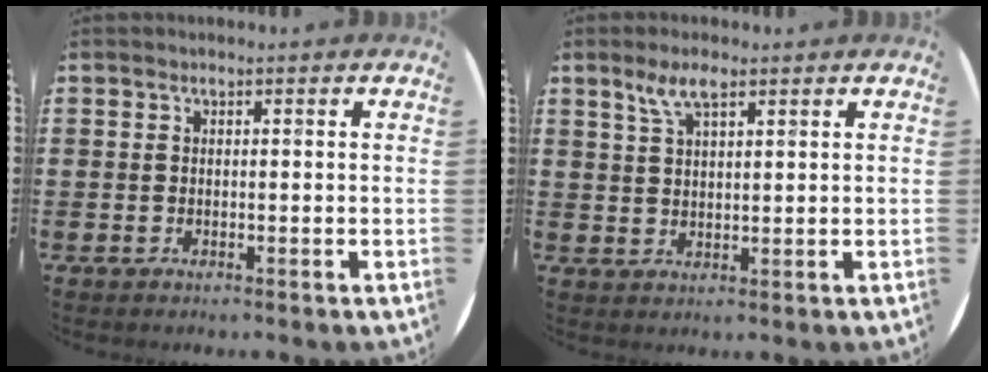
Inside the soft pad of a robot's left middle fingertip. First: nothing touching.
{"total": 4.1, "force": [2.7, 1.3, 2.9], "torque": [-0.064, 0.007, 0.047]}